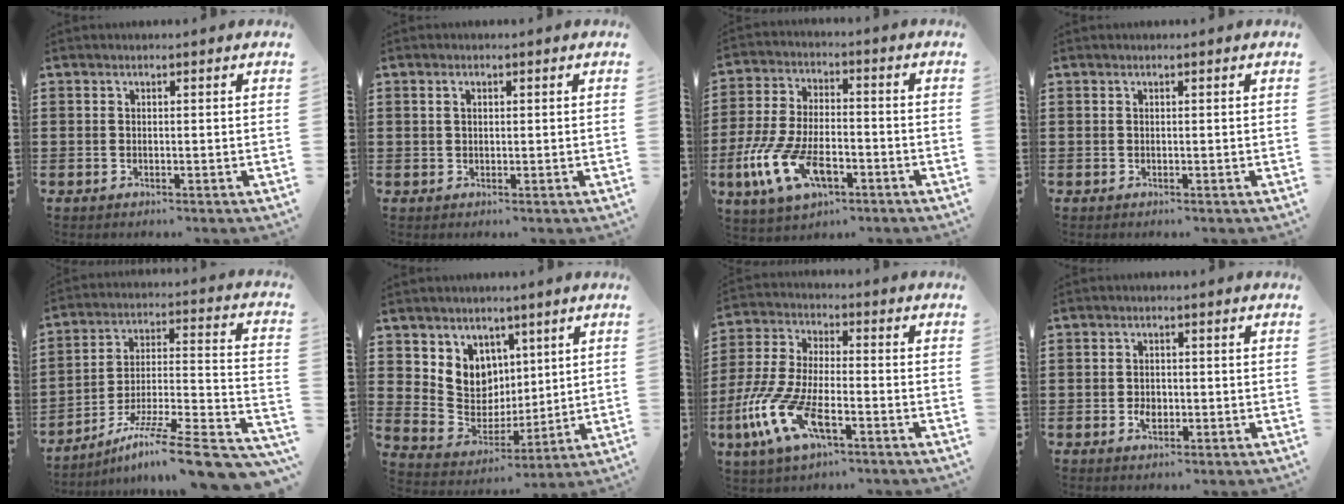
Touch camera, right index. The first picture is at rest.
{"total": 1.2, "force": [0.4, 0.8, 0.8], "torque": [-0.018, 0.008, 0.006]}
{"total": 11.4, "force": [-5.3, 5.5, 8.5], "torque": [-0.203, -0.001, -0.101]}
{"total": 0.0}
{"total": 11.4, "force": [-8.4, 0.5, 7.7], "torque": [-0.112, 0.006, -0.153]}
{"total": 7.8, "force": [3.4, 7.0, 0.7], "torque": [-0.054, -0.033, 0.070]}
{"total": 11.4, "force": [-5.4, 4.6, 8.9], "torque": [-0.220, -0.010, -0.108]}
{"total": 2.1, "force": [-0.6, 1.3, 1.5], "torque": [-0.028, 0.002, -0.009]}